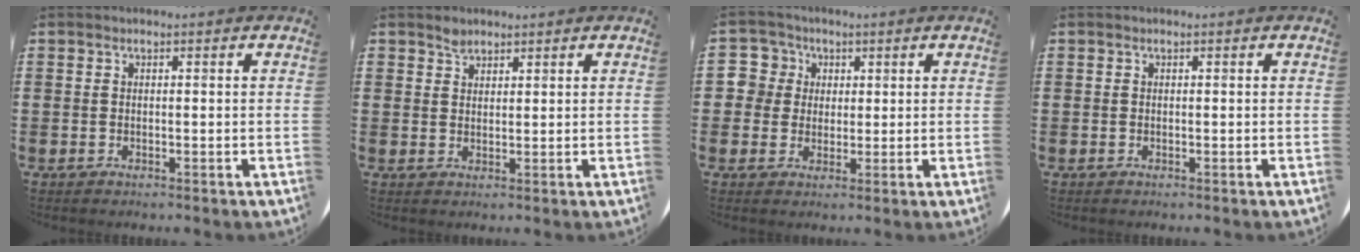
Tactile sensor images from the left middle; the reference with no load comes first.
{"total": 1.7, "force": [1.5, 0.8, 0.1], "torque": [0.003, -0.003, 0.027]}
{"total": 4.4, "force": [1.7, 4.1, 0.0], "torque": [-0.007, 0.011, 0.027]}
{"total": 0.0}